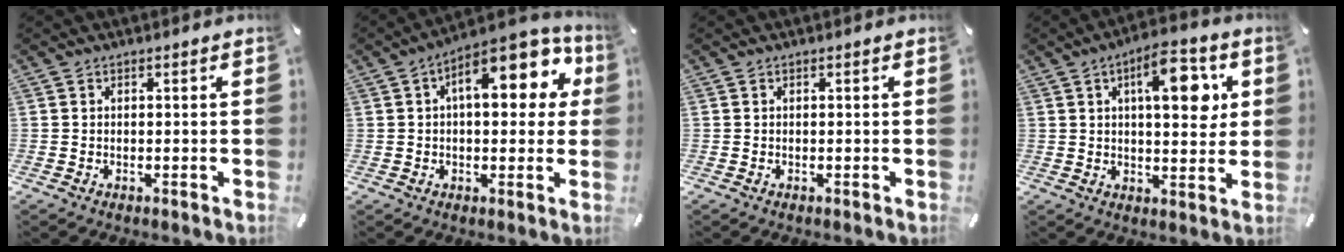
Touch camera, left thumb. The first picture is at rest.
{"total": 15.1, "force": [4.9, 7.2, 12.3], "torque": [-0.161, -0.019, 0.078]}
{"total": 0.0}
{"total": 12.4, "force": [4.8, 5.1, 10.2], "torque": [-0.138, -0.016, 0.072]}